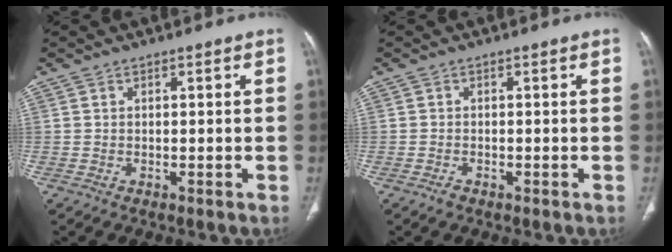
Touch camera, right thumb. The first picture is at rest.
{"total": 1.0, "force": [-0.7, 0.6, 0.5], "torque": [-0.013, 0.001, -0.013]}